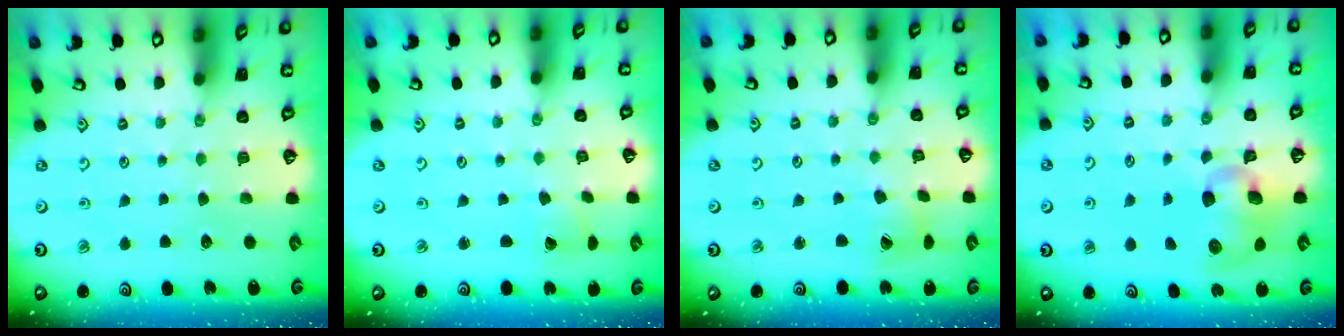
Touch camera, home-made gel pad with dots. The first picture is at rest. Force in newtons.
{"total": 2.0, "press": 2.0, "slide": 0.3}
{"total": 6.9, "press": 6.9, "slide": 0.5}
{"total": 10.6, "press": 10.5, "slide": 1.7}